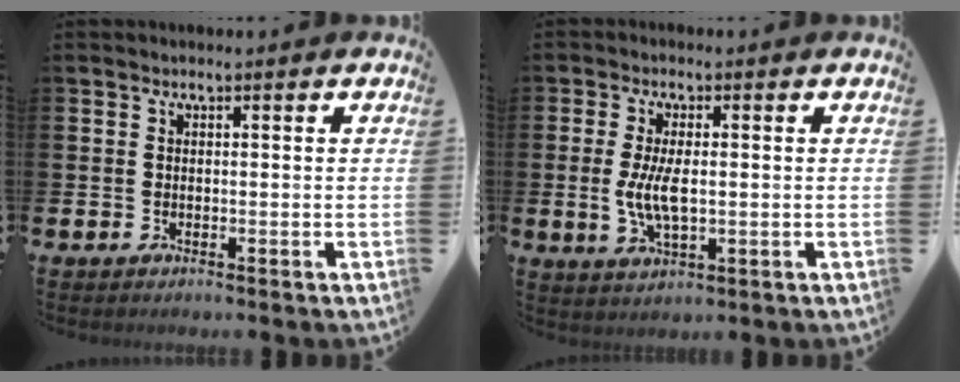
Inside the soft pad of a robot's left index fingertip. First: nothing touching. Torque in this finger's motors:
{"motor_torque": [1.35, -0.02, 0.26, 0.21]}